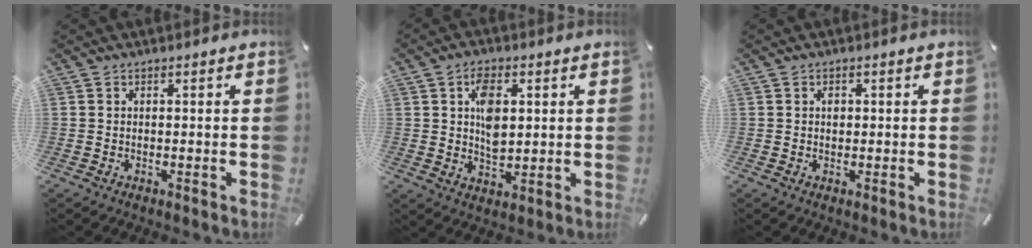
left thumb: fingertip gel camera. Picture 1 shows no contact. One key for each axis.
{"total": 7.5, "fx": 1.9, "fy": 4.6, "fz": 5.6, "tx": -0.088, "ty": -0.004, "tz": 0.029}
{"total": 1.1, "fx": 0.2, "fy": 0.9, "fz": 0.6, "tx": -0.006, "ty": -0.001, "tz": 0.001}